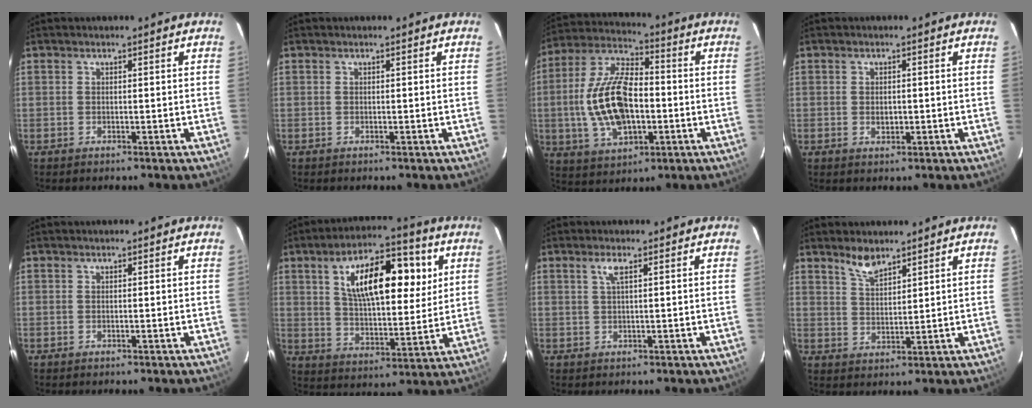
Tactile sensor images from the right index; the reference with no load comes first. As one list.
[{"total": 0.0}, {"total": 17.1, "force": [-2.0, 8.8, 14.5], "torque": [-0.302, 0.009, -0.031]}, {"total": 1.8, "force": [-0.2, 1.3, 1.3], "torque": [-0.019, 0.000, -0.002]}, {"total": 0.0}, {"total": 18.6, "force": [6.6, 8.0, 15.4], "torque": [-0.262, 0.025, 0.108]}, {"total": 1.9, "force": [0.9, 0.0, 1.7], "torque": [-0.035, 0.003, 0.017]}, {"total": 4.5, "force": [3.7, 1.3, 2.1], "torque": [-0.038, 0.004, 0.073]}]